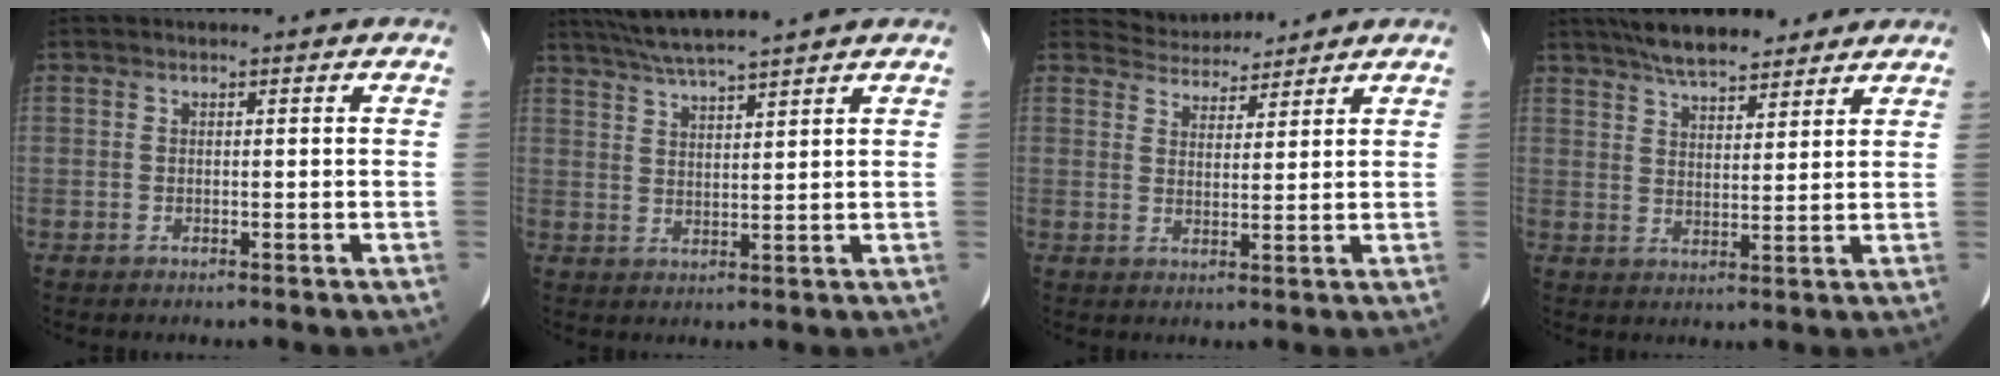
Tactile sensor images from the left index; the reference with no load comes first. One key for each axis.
{"total": 7.6, "fx": 6.7, "fy": -0.8, "fz": 3.6, "tx": -0.065, "ty": 0.027, "tz": 0.107}
{"total": 4.8, "fx": 4.7, "fy": 0.7, "fz": -0.4, "tx": -0.001, "ty": 0.017, "tz": 0.079}
{"total": 9.7, "fx": 8.0, "fy": 2.7, "fz": 4.7, "tx": -0.073, "ty": 0.024, "tz": 0.127}